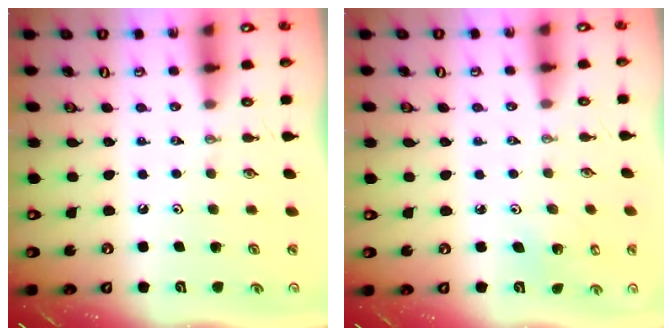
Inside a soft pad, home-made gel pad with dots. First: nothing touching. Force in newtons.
{"total": 1.9, "press": 1.9, "slide": 0.1}